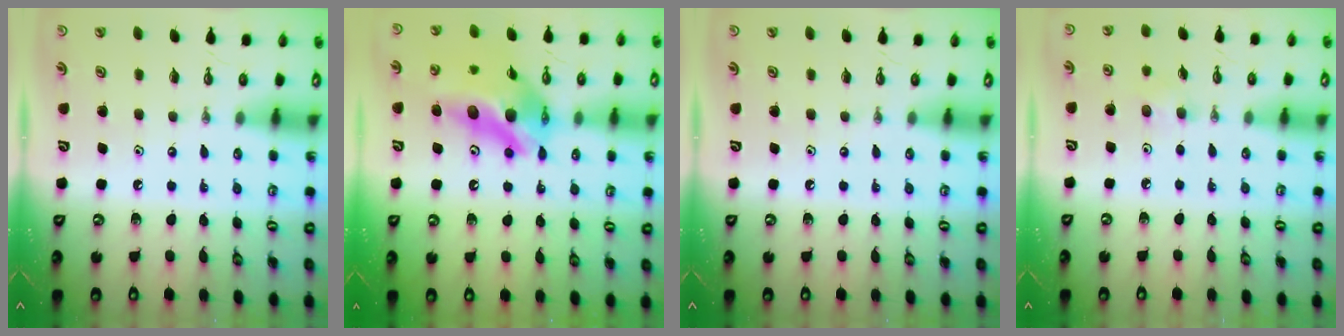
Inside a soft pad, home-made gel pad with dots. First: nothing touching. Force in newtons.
{"total": 15.7, "press": 15.4, "slide": 3.3}
{"total": 0.0}
{"total": 5.0, "press": 4.8, "slide": 1.4}